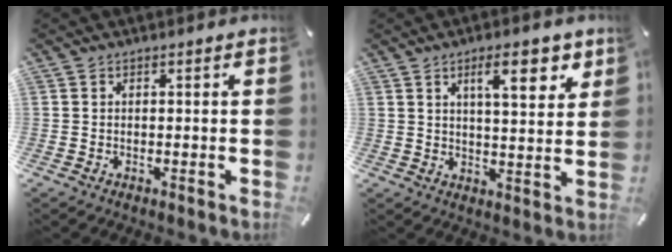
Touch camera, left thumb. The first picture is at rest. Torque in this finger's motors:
{"motor_torque": [1.63, 1.55, 0.78, -0.79, 0.27]}